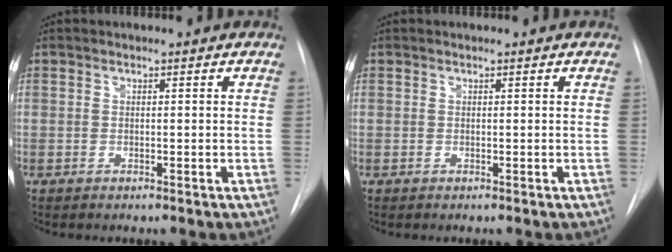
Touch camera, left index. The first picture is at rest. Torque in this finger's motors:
{"motor_torque": [0.04, 0.01, 0.00, 0.00]}